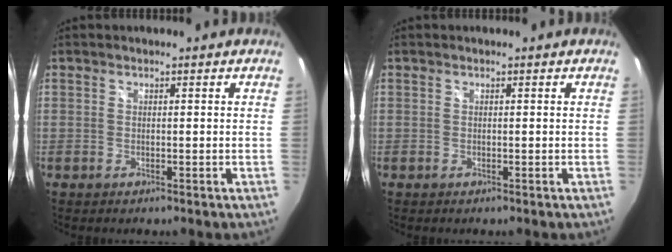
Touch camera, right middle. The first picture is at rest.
{"total": 0.0}